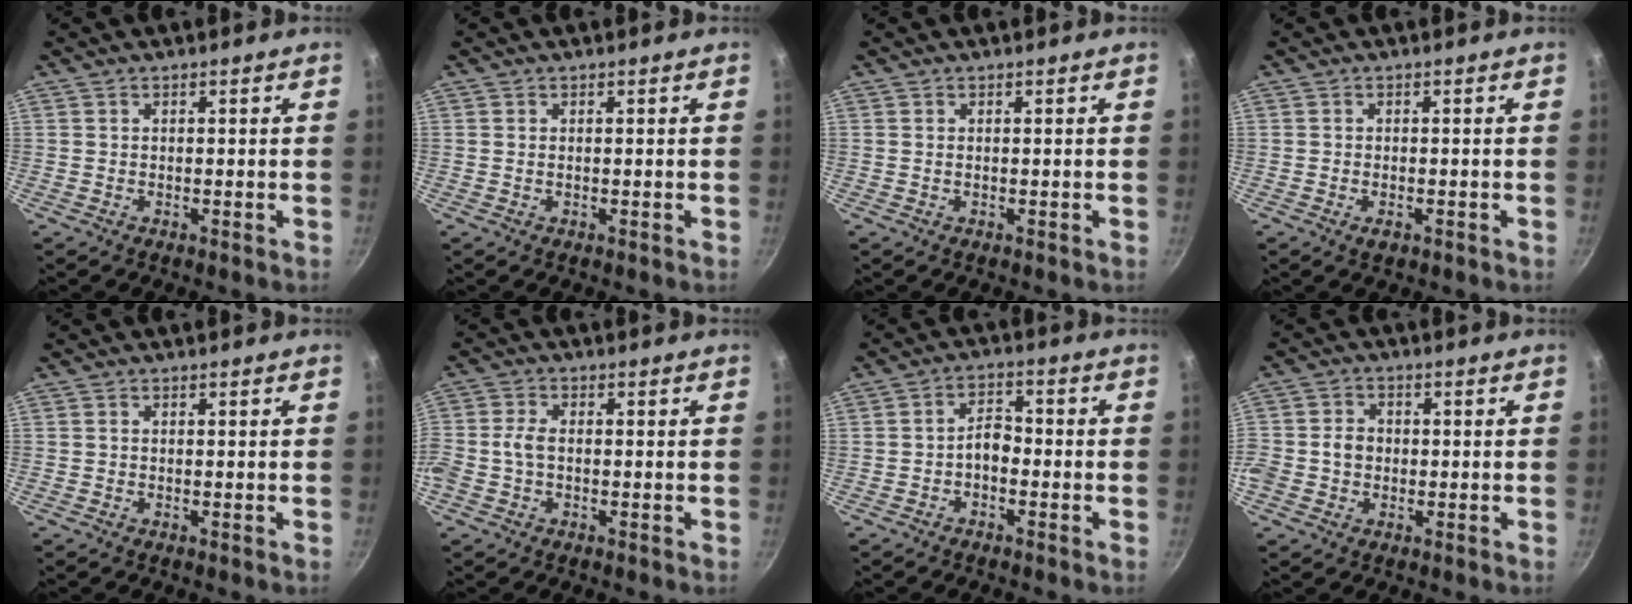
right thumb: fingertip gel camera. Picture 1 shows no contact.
{"total": 0.0}
{"total": 0.0}
{"total": 1.5, "force": [-0.7, 0.7, 1.1], "torque": [-0.019, 0.005, -0.008]}
{"total": 0.0}
{"total": 4.5, "force": [-0.7, 2.5, 3.6], "torque": [-0.094, 0.011, -0.017]}
{"total": 4.3, "force": [-1.4, 2.7, 3.0], "torque": [-0.039, 0.023, -0.032]}
{"total": 6.5, "force": [-0.7, 5.3, 3.6], "torque": [-0.063, 0.019, -0.012]}